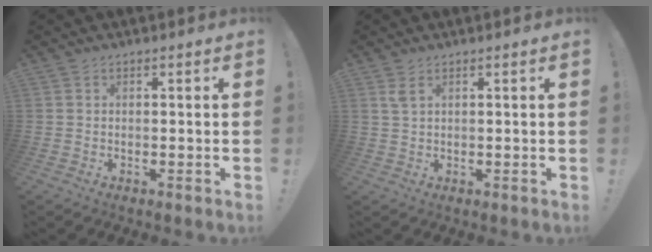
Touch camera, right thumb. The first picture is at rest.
{"total": 2.4, "force": [1.3, 0.6, 1.9], "torque": [-0.039, -0.001, 0.024]}